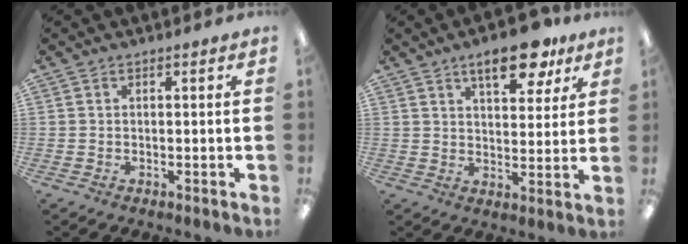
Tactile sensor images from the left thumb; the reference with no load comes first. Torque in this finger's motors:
{"motor_torque": [1.35, 1.19, 0.90, -0.89, 0.08]}